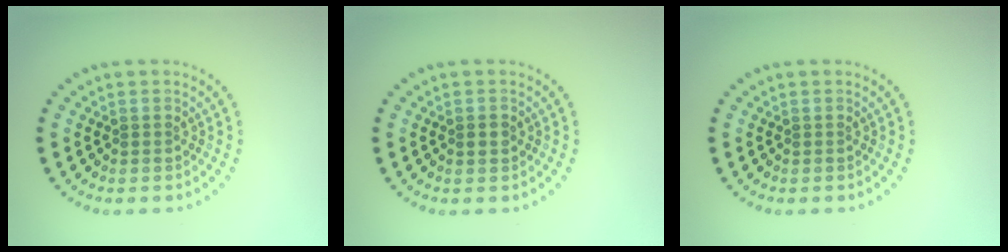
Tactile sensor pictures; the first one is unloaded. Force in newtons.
{"total": 1.3, "press": 1.3, "slide": 0.1}
{"total": 0.0}